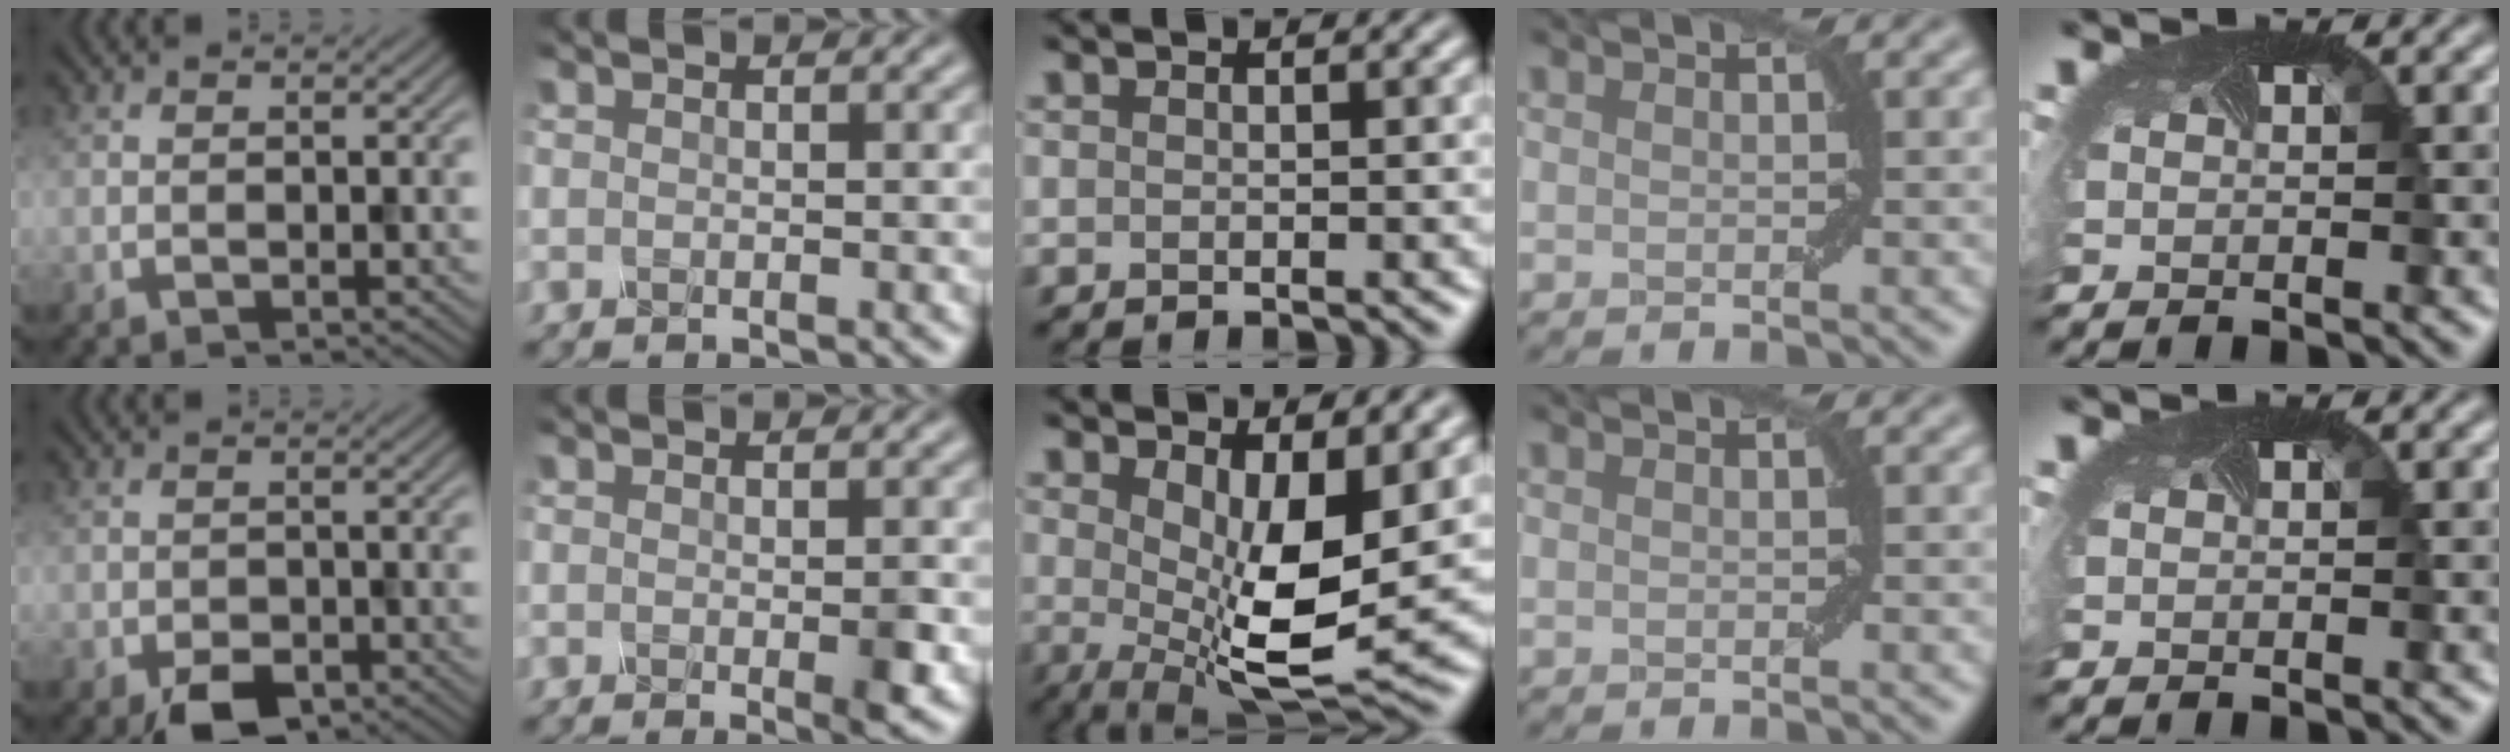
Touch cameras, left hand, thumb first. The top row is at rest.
{"thumb": {"total": 3.7, "force": [-2.4, 2.2, 1.8], "torque": [-0.028, -0.008, -0.039]}, "index": {"total": 2.1, "force": [-0.7, 0.3, 2.0], "torque": [-0.047, -0.007, -0.003]}, "middle": {"total": 8.9, "force": [0.8, 3.1, 8.3], "torque": [-0.141, -0.019, 0.016]}}